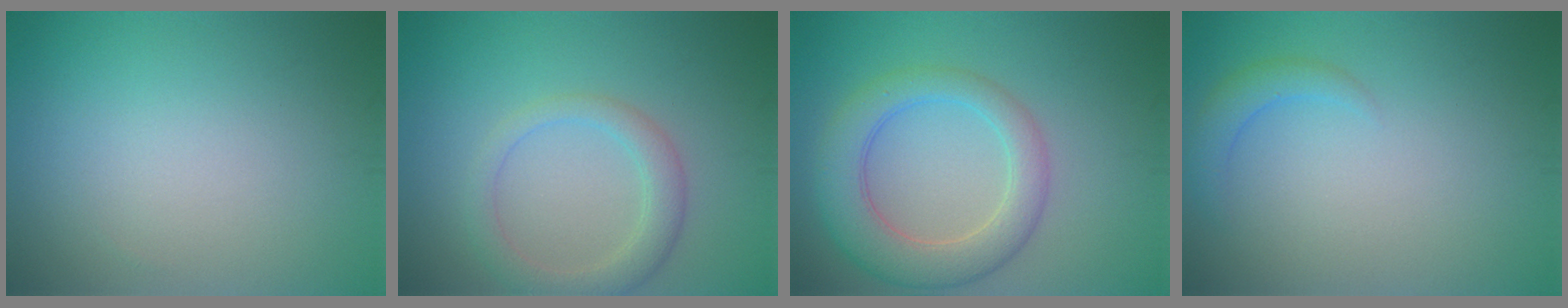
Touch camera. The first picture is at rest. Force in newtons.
{"total": 3.1, "press": 3.1, "slide": 0.2}
{"total": 5.7, "press": 5.7, "slide": 0.4}
{"total": 1.8, "press": 1.8, "slide": 0.2}